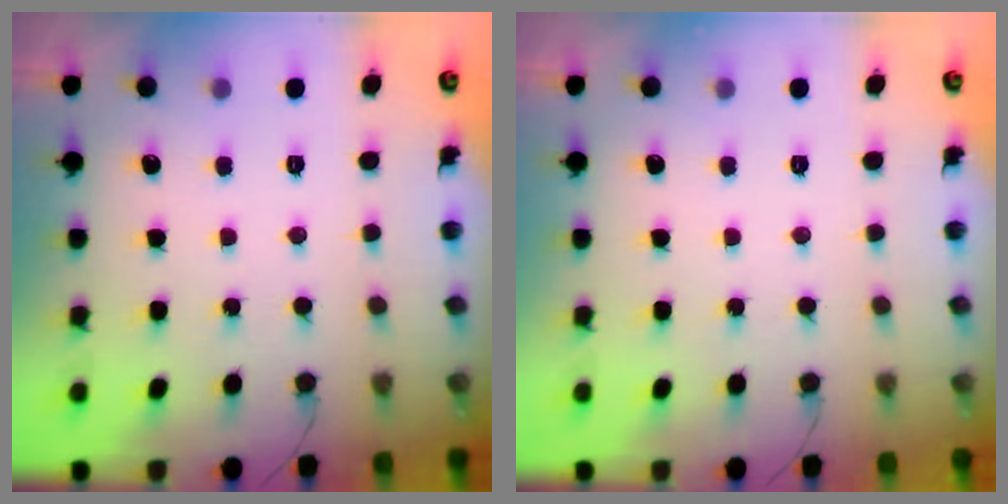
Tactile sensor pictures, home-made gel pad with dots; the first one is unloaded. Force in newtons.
{"total": 0.0}